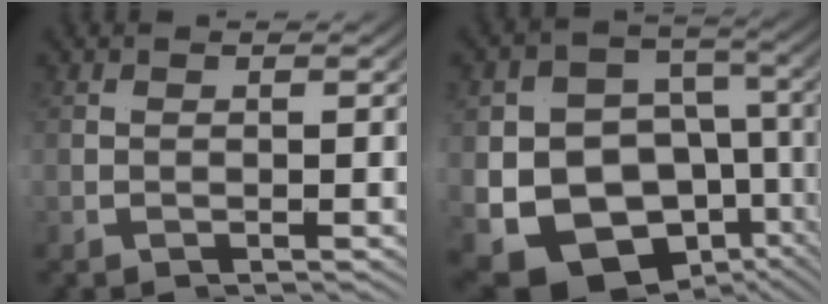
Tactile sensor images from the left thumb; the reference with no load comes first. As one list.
[{"total": 15.0, "force": [-4.5, 11.3, 8.8], "torque": [-0.173, -0.062, -0.065]}]